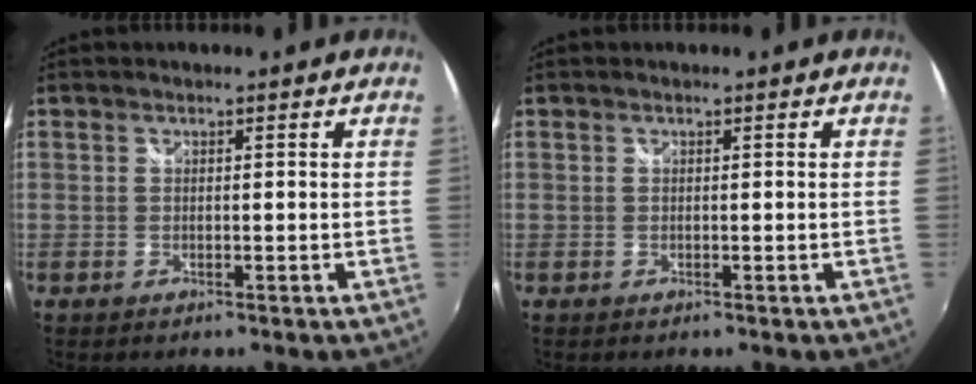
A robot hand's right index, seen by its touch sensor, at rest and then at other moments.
{"total": 0.0}